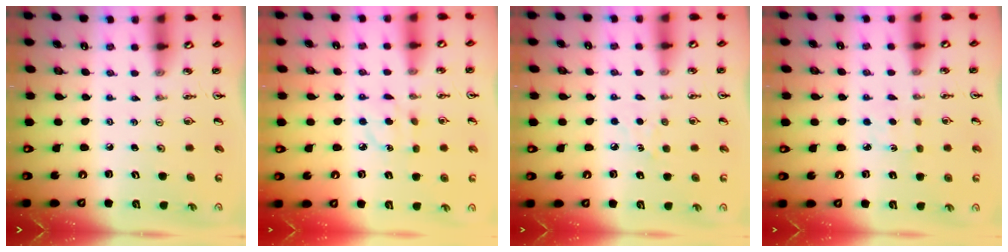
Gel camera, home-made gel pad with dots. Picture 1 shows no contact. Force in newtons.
{"total": 6.0, "press": 6.0, "slide": 0.6}
{"total": 5.6, "press": 5.5, "slide": 0.7}
{"total": 2.8, "press": 2.8, "slide": 0.4}